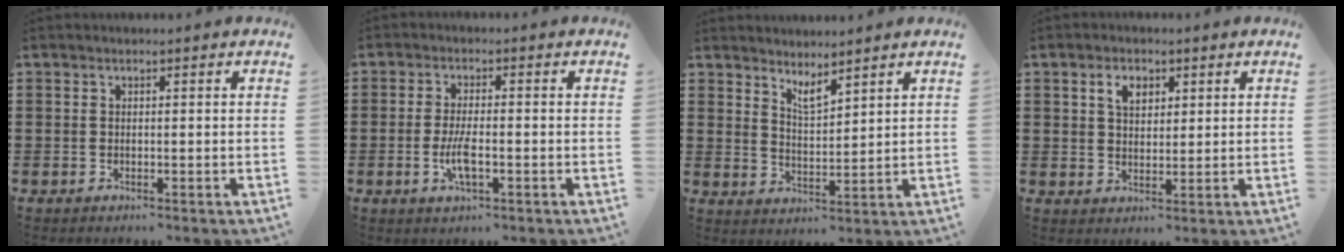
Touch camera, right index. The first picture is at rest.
{"total": 4.5, "force": [-1.3, 1.3, 4.1], "torque": [-0.090, -0.004, -0.030]}
{"total": 3.7, "force": [3.5, 0.6, 1.1], "torque": [-0.029, -0.009, 0.063]}
{"total": 3.4, "force": [1.5, 2.3, 2.0], "torque": [-0.041, 0.008, 0.024]}